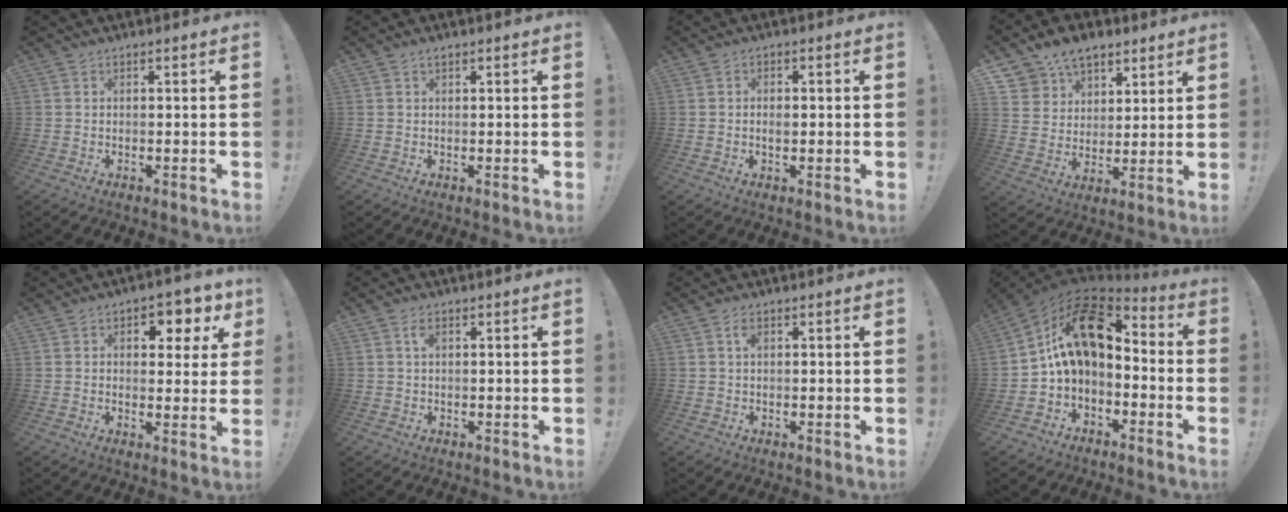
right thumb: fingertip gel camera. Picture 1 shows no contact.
{"total": 0.9, "force": [0.6, 0.3, 0.5], "torque": [-0.009, 0.000, 0.011]}
{"total": 1.8, "force": [0.0, 1.3, 1.3], "torque": [-0.009, 0.000, -0.004]}
{"total": 10.7, "force": [7.3, 7.4, 2.4], "torque": [-0.044, -0.052, 0.145]}
{"total": 6.9, "force": [3.0, 4.6, 4.2], "torque": [-0.032, -0.022, 0.047]}
{"total": 2.3, "force": [0.8, 1.9, 1.1], "torque": [0.000, -0.005, 0.010]}
{"total": 1.9, "force": [0.8, 1.5, 1.0], "torque": [-0.006, -0.002, 0.011]}
{"total": 17.2, "force": [4.1, 10.6, 12.9], "torque": [-0.218, -0.006, 0.078]}